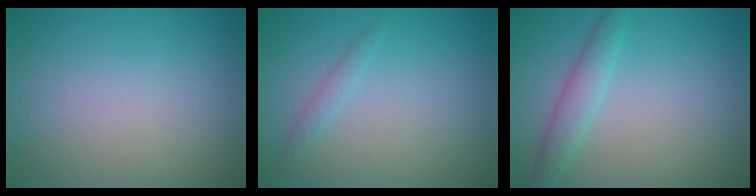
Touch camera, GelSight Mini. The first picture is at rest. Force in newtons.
{"total": 1.6, "press": 1.6, "slide": 0.1}
{"total": 2.3, "press": 2.3, "slide": 0.0}